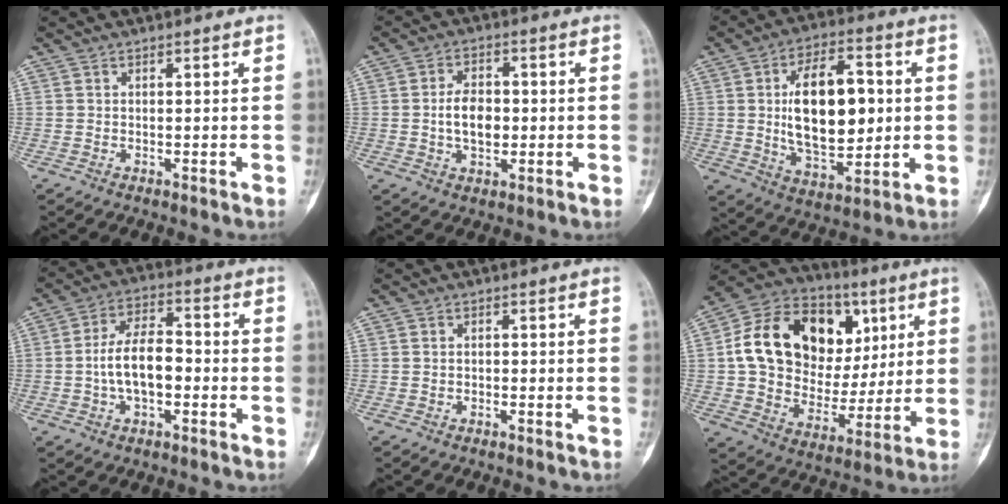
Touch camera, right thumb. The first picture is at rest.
{"total": 7.0, "force": [-0.4, 4.5, 5.4], "torque": [-0.081, 0.006, -0.007]}
{"total": 18.6, "force": [1.7, 9.9, 15.7], "torque": [-0.224, -0.005, 0.035]}
{"total": 10.3, "force": [-1.6, 5.5, 8.5], "torque": [-0.150, 0.032, -0.035]}
{"total": 0.6, "force": [-0.3, 0.4, 0.3], "torque": [-0.004, 0.002, -0.008]}
{"total": 24.7, "force": [6.0, 18.2, 15.6], "torque": [-0.230, 0.022, 0.107]}